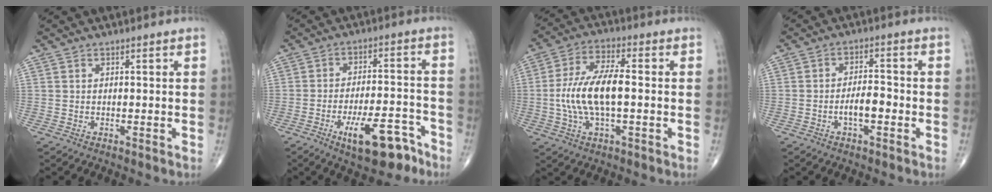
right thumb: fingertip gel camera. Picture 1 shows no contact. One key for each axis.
{"total": 12.3, "fx": -7.1, "fy": 4.7, "fz": 8.9, "tx": -0.128, "ty": 0.045, "tz": -0.106}
{"total": 12.3, "fx": -0.9, "fy": 4.9, "fz": 11.2, "tx": -0.234, "ty": 0.019, "tz": -0.019}
{"total": 4.9, "fx": -1.7, "fy": 2.1, "fz": 4.1, "tx": -0.066, "ty": 0.018, "tz": -0.030}